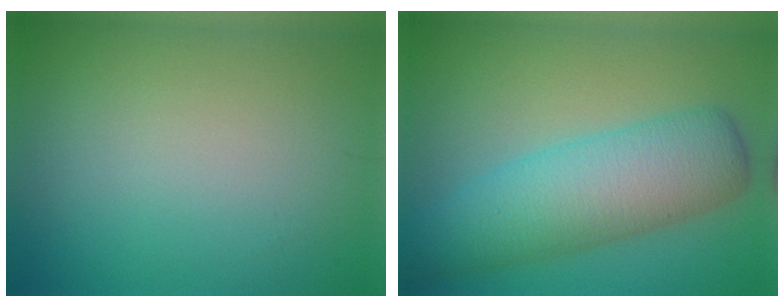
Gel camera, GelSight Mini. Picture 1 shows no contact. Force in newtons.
{"total": 8.0, "press": 8.0, "slide": 0.2}